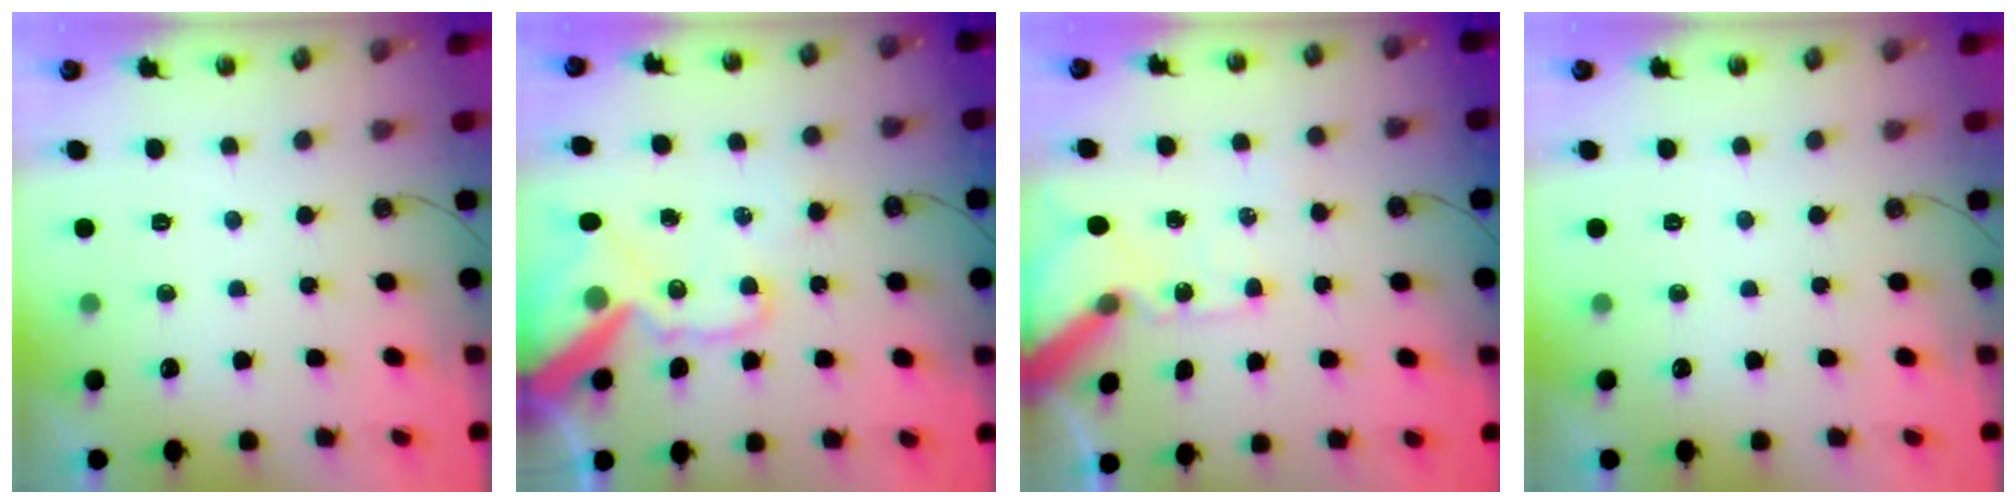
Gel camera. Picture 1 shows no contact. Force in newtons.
{"total": 19.1, "press": 18.9, "slide": 2.6}
{"total": 11.3, "press": 11.2, "slide": 1.6}
{"total": 0.0}